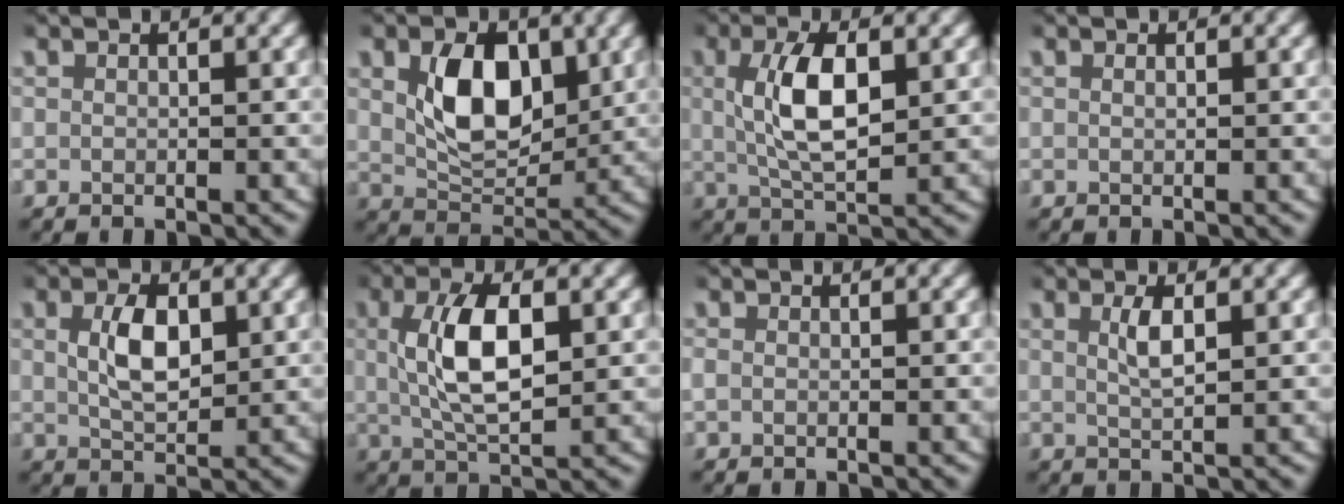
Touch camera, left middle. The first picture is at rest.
{"total": 6.2, "force": [1.5, 3.8, 4.6], "torque": [-0.077, -0.010, 0.028]}
{"total": 5.2, "force": [0.9, 1.9, 4.8], "torque": [-0.093, -0.007, 0.022]}
{"total": 0.0}
{"total": 3.7, "force": [0.8, 1.9, 3.1], "torque": [-0.058, -0.006, 0.017]}
{"total": 5.8, "force": [0.9, 2.2, 5.3], "torque": [-0.104, -0.005, 0.021]}
{"total": 0.9, "force": [-0.2, 0.6, 0.5], "torque": [-0.017, 0.000, -0.005]}
{"total": 2.1, "force": [0.7, 0.4, 1.9], "torque": [-0.038, -0.004, 0.015]}